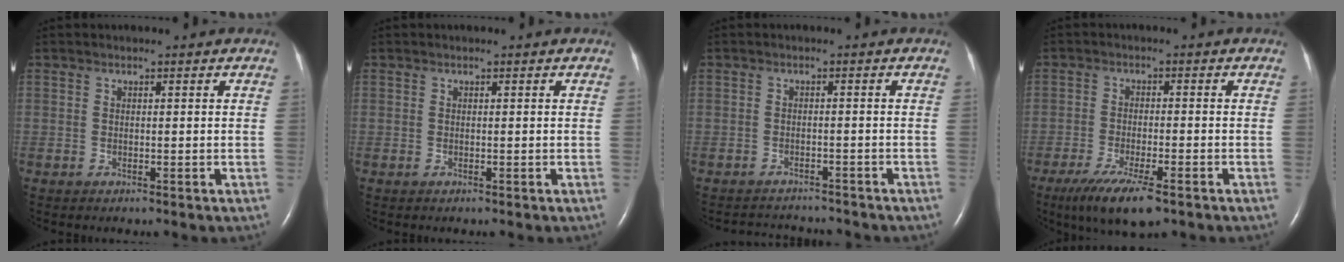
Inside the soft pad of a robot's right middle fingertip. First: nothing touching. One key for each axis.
{"total": 0.0}
{"total": 6.8, "fx": -6.6, "fy": 1.5, "fz": 1.1, "tx": -0.017, "ty": -0.001, "tz": -0.081}
{"total": 8.6, "fx": -5.6, "fy": 1.6, "fz": 6.4, "tx": -0.117, "ty": -0.021, "tz": -0.089}